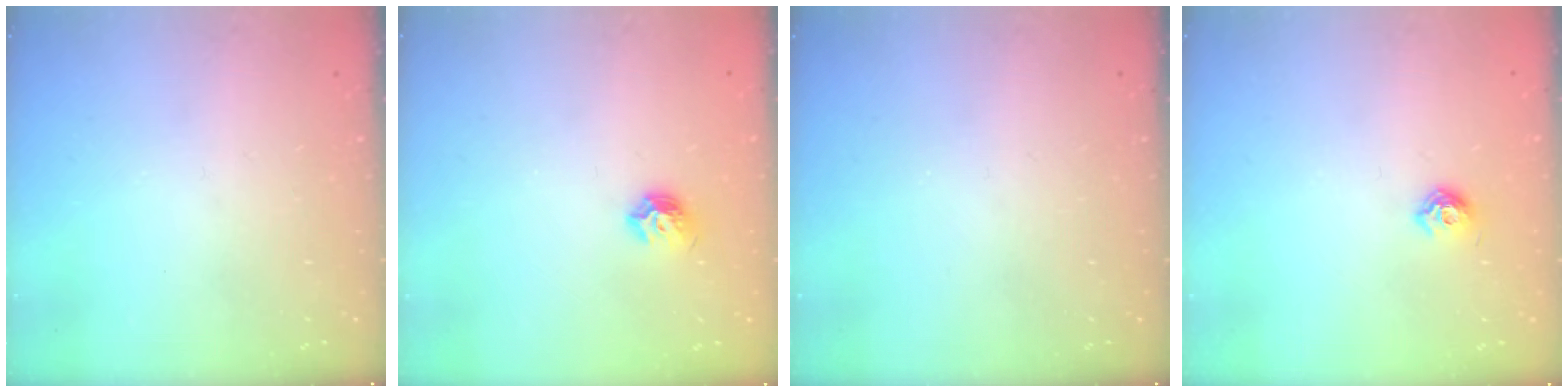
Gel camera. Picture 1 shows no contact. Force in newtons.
{"total": 6.4, "press": 6.4, "slide": 0.8}
{"total": 0.0}
{"total": 6.7, "press": 6.7, "slide": 0.8}